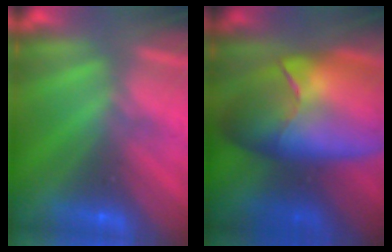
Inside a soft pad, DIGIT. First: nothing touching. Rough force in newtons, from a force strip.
{"total": 9.5}